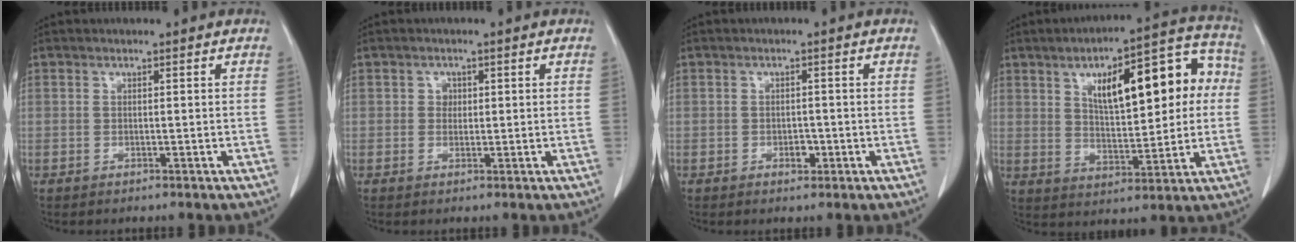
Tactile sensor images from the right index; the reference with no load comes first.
{"total": 1.3, "force": [0.3, 1.1, 0.5], "torque": [-0.006, 0.001, 0.003]}
{"total": 1.9, "force": [-0.7, 1.1, 1.3], "torque": [-0.013, 0.005, -0.003]}
{"total": 17.0, "force": [4.1, 6.0, 15.3], "torque": [-0.207, 0.040, 0.064]}